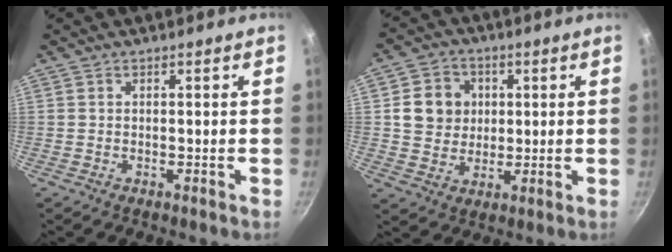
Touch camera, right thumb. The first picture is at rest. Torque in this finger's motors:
{"motor_torque": [-0.38, 1.52, 0.21, -0.37, 0.03]}